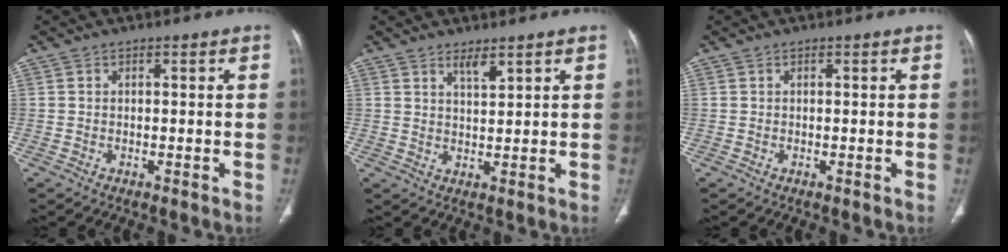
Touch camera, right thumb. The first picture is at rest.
{"total": 2.7, "force": [2.1, 0.6, 1.6], "torque": [-0.022, -0.021, 0.043]}
{"total": 0.0}